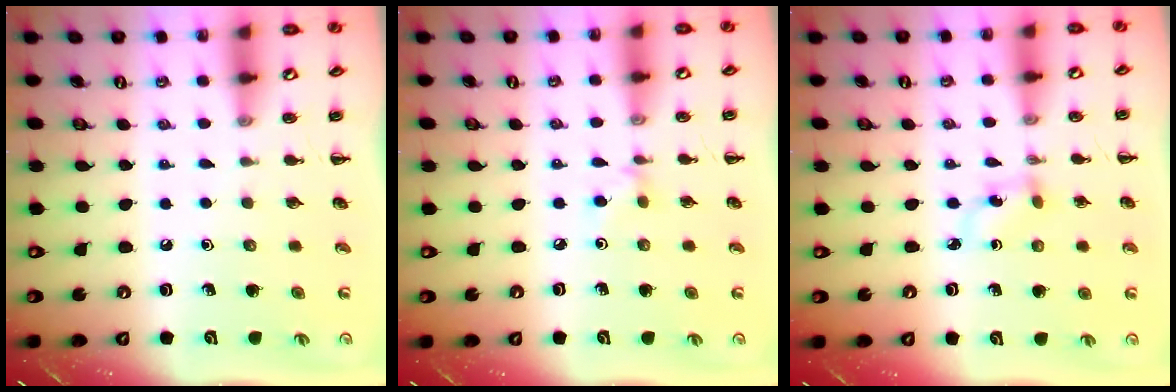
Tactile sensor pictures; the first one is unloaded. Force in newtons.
{"total": 3.0, "press": 2.9, "slide": 1.0}
{"total": 3.1, "press": 2.8, "slide": 1.2}